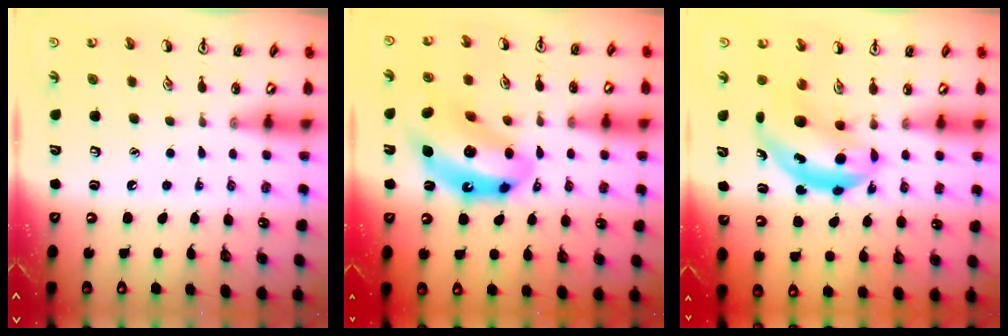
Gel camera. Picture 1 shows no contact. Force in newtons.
{"total": 13.4, "press": 12.6, "slide": 4.6}
{"total": 5.7, "press": 5.5, "slide": 1.3}